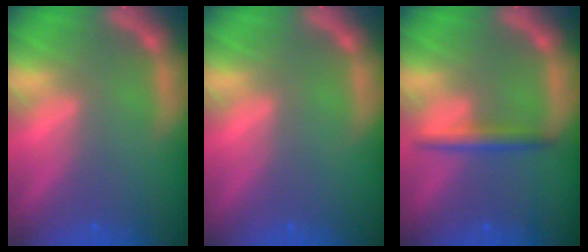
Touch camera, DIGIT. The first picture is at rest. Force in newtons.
{"total": 0.0}
{"total": 2.4}